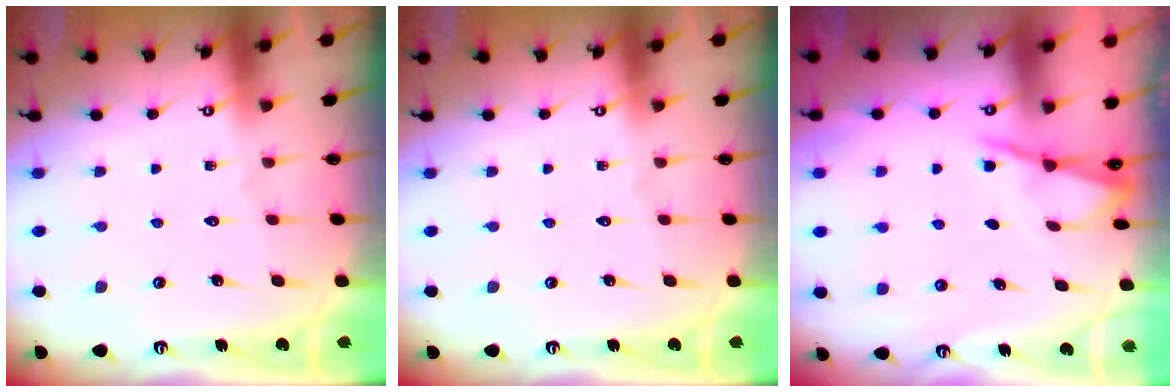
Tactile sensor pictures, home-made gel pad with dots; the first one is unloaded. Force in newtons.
{"total": 0.0}
{"total": 2.0, "press": 2.0, "slide": 0.2}